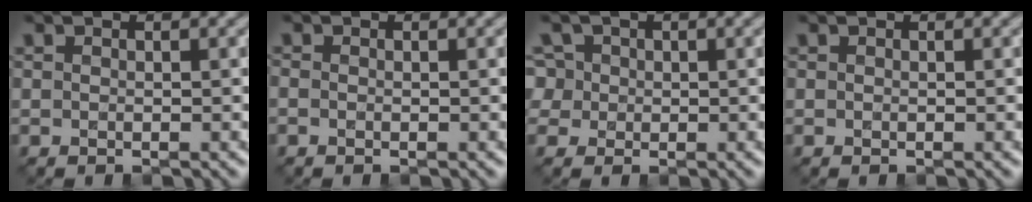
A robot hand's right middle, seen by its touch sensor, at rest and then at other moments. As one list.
[{"total": 0.5, "force": [-0.3, 0.3, 0.3], "torque": [-0.011, -0.006, -0.007]}, {"total": 4.7, "force": [1.6, 3.9, 2.0], "torque": [-0.041, 0.026, 0.007]}, {"total": 0.0}]